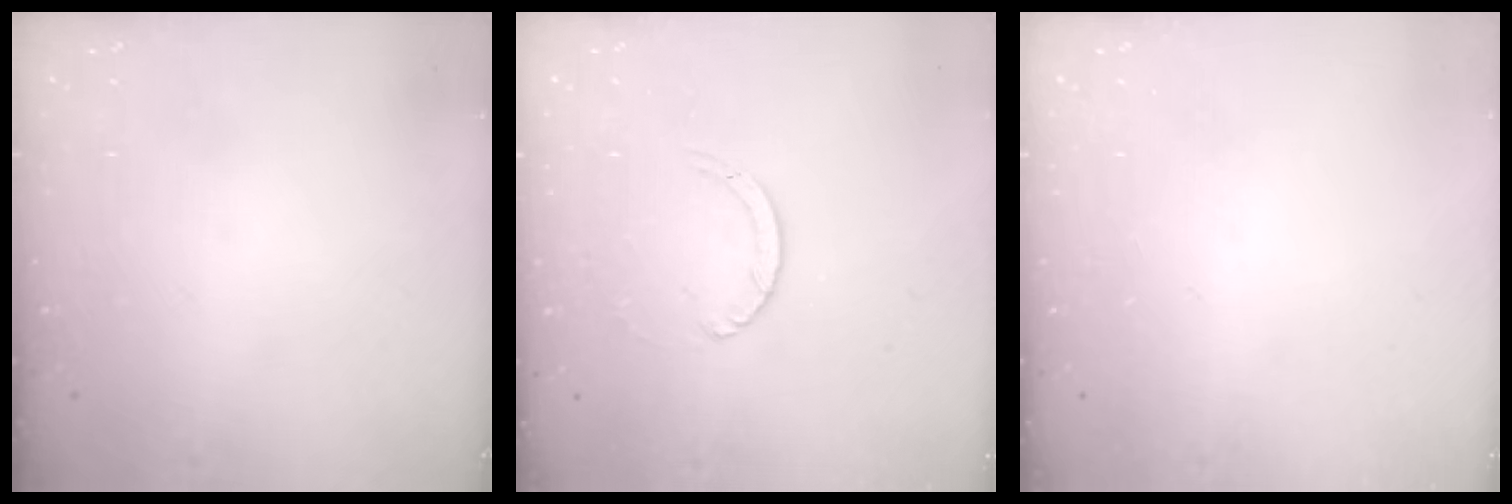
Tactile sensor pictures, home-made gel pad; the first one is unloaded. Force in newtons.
{"total": 1.1, "press": 1.1, "slide": 0.1}
{"total": 0.0}